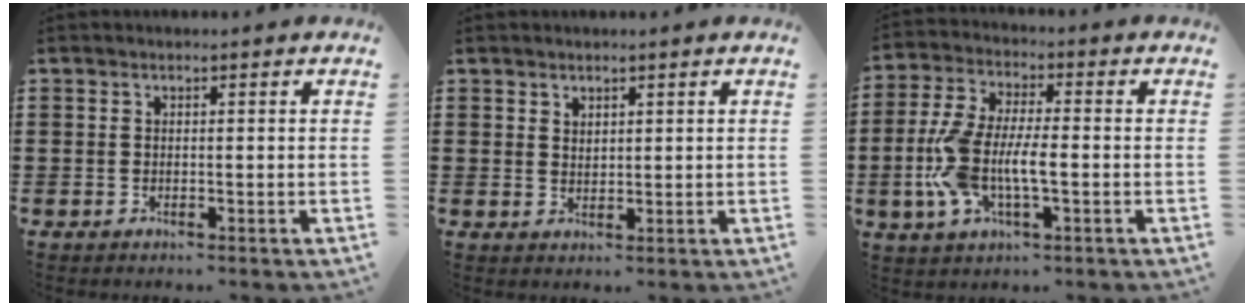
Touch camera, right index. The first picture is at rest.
{"total": 1.6, "force": [1.5, 0.7, 0.1], "torque": [-0.003, 0.001, 0.030]}
{"total": 9.1, "force": [-2.0, 3.8, 8.1], "torque": [-0.200, -0.016, -0.046]}